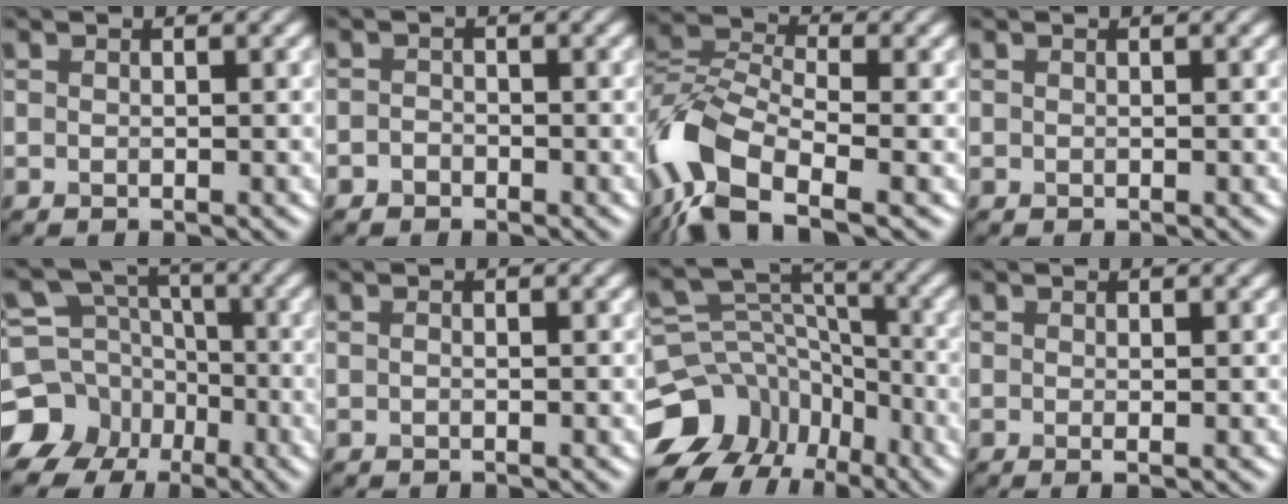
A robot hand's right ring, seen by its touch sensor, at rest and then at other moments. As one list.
[{"total": 1.1, "force": [-0.8, 0.7, 0.2], "torque": [0.000, 0.003, -0.015]}, {"total": 10.0, "force": [-5.2, 5.0, 6.9], "torque": [-0.142, 0.001, -0.114]}, {"total": 0.0}, {"total": 9.2, "force": [-4.7, 7.5, 2.2], "torque": [-0.051, -0.008, -0.101]}, {"total": 0.0}, {"total": 12.1, "force": [-7.7, 8.7, 3.2], "torque": [-0.080, 0.019, -0.124]}, {"total": 0.7, "force": [-0.1, 0.1, 0.7], "torque": [-0.014, -0.005, -0.002]}]